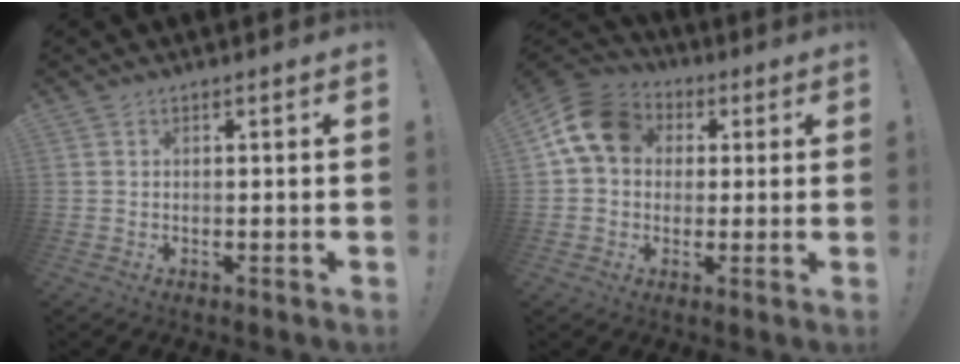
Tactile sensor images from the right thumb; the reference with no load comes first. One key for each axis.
{"total": 13.2, "fx": 3.5, "fy": 10.2, "fz": 7.5, "tx": -0.121, "ty": 0.003, "tz": 0.073}